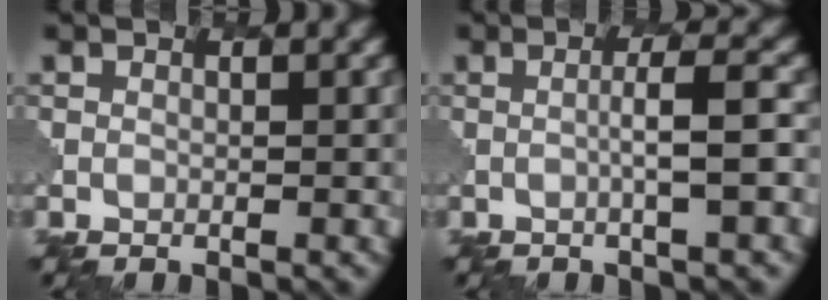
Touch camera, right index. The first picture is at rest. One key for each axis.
{"total": 2.7, "fx": 0.0, "fy": 0.3, "fz": 2.7, "tx": -0.039, "ty": 0.009, "tz": -0.011}